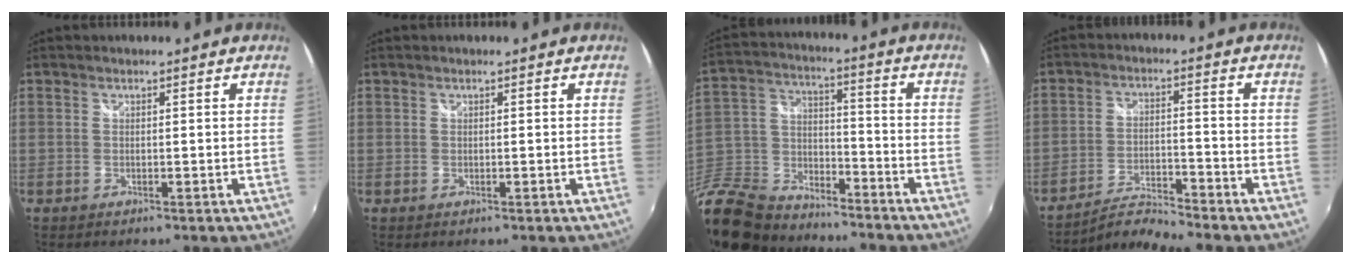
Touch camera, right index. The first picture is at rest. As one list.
[{"total": 0.0}, {"total": 24.6, "force": [-17.9, 12.7, 11.2], "torque": [-0.302, 0.001, -0.307]}, {"total": 6.5, "force": [-6.3, -1.3, 0.6], "torque": [-0.026, 0.012, -0.124]}]